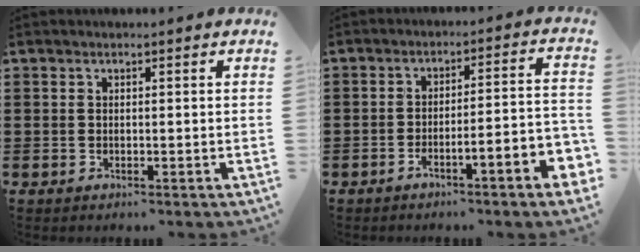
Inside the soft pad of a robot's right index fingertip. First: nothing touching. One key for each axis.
{"total": 4.9, "fx": -3.1, "fy": -0.1, "fz": 3.8, "tx": -0.062, "ty": -0.015, "tz": -0.061}